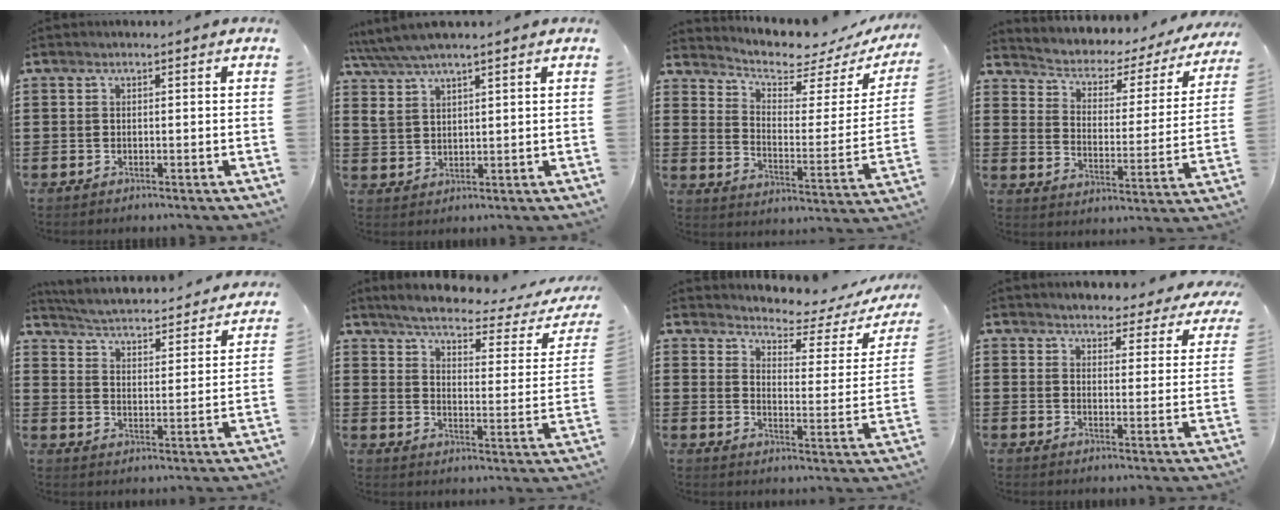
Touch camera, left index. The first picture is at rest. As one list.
[{"total": 4.2, "force": [3.2, 1.2, 2.5], "torque": [-0.059, 0.000, 0.057]}, {"total": 4.5, "force": [4.1, 1.2, 1.5], "torque": [-0.055, -0.032, 0.065]}, {"total": 2.4, "force": [1.6, 1.6, 0.7], "torque": [-0.031, -0.020, 0.015]}, {"total": 3.2, "force": [3.1, -0.4, 0.4], "torque": [-0.031, -0.034, 0.043]}, {"total": 3.5, "force": [3.0, 0.0, 1.8], "torque": [-0.056, -0.025, 0.040]}, {"total": 3.2, "force": [3.0, 0.4, 0.9], "torque": [-0.035, -0.030, 0.041]}, {"total": 3.5, "force": [3.5, 0.2, -0.1], "torque": [-0.017, -0.021, 0.059]}]